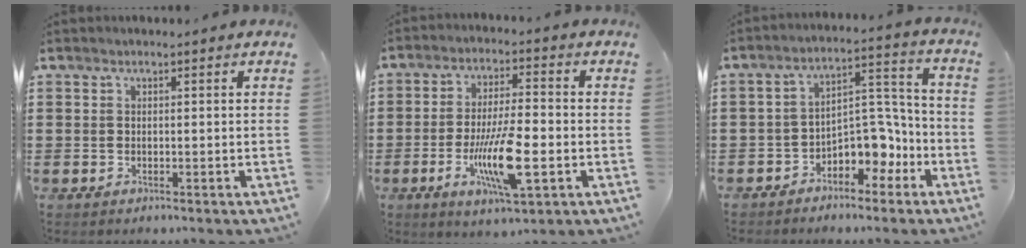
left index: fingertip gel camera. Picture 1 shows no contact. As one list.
[{"total": 11.3, "force": [-3.2, 3.3, 10.4], "torque": [-0.204, -0.006, -0.057]}, {"total": 6.7, "force": [-4.2, 4.2, 3.1], "torque": [-0.056, 0.010, -0.080]}]